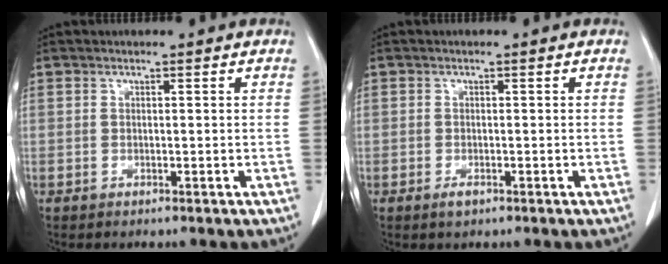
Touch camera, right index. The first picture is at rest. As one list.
[{"total": 1.3, "force": [-0.8, 0.6, 0.8], "torque": [-0.014, 0.000, -0.009]}]